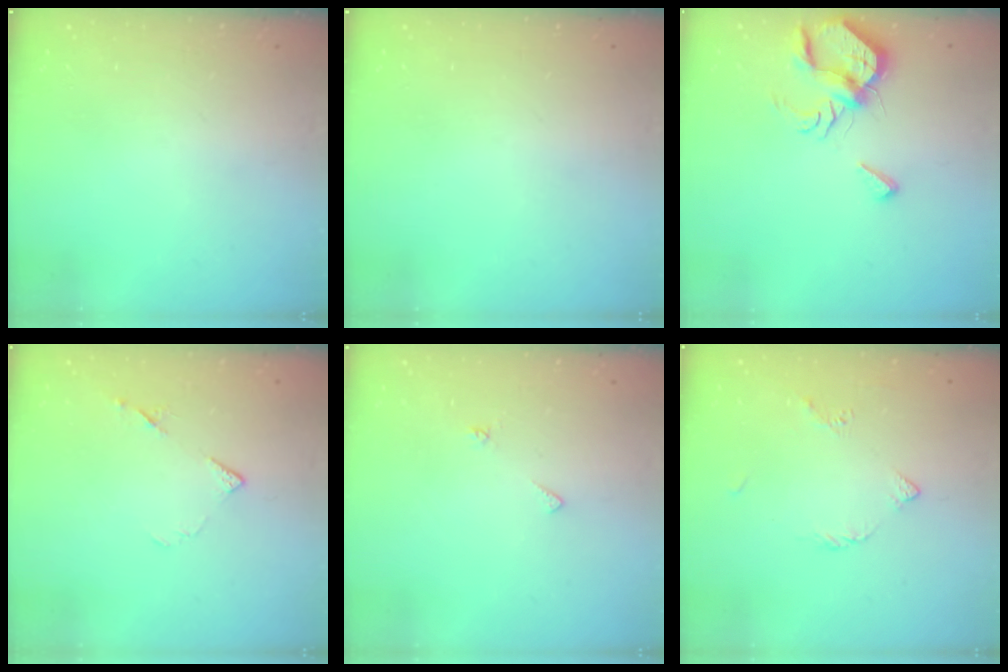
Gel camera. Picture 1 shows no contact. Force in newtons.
{"total": 0.0}
{"total": 7.9, "press": 7.9, "slide": 0.7}
{"total": 8.1, "press": 8.0, "slide": 1.2}
{"total": 3.6, "press": 3.5, "slide": 0.4}
{"total": 3.5, "press": 3.4, "slide": 0.8}